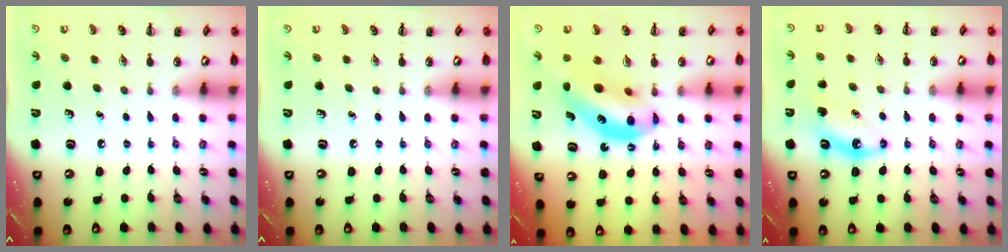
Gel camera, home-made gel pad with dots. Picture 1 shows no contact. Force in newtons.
{"total": 0.0}
{"total": 11.9, "press": 11.5, "slide": 3.2}
{"total": 6.5, "press": 6.2, "slide": 1.9}